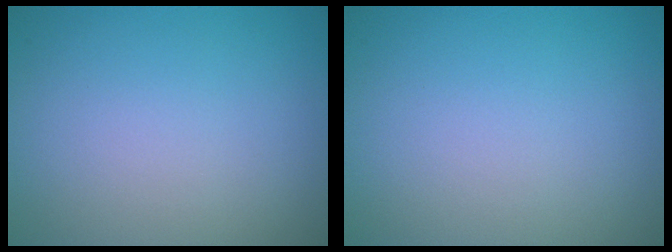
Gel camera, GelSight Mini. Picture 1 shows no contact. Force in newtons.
{"total": 0.0}